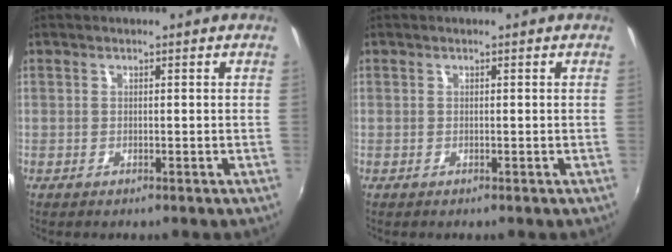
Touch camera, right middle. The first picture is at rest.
{"total": 0.0}